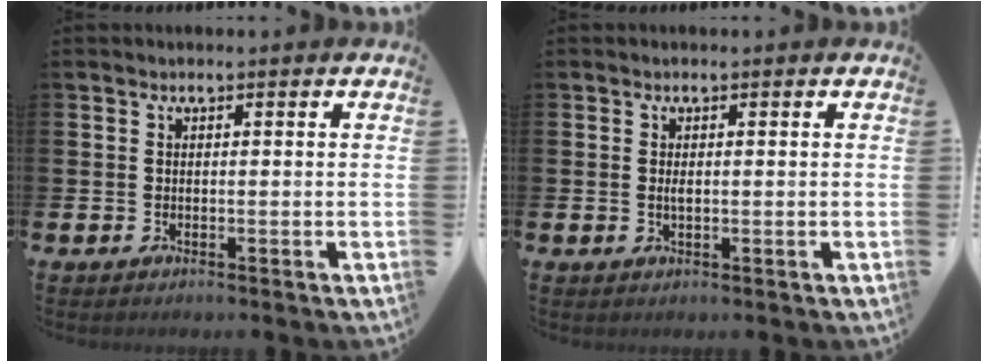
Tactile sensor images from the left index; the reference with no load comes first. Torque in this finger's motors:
{"motor_torque": [0.37, 0.27, 0.02, 0.01]}